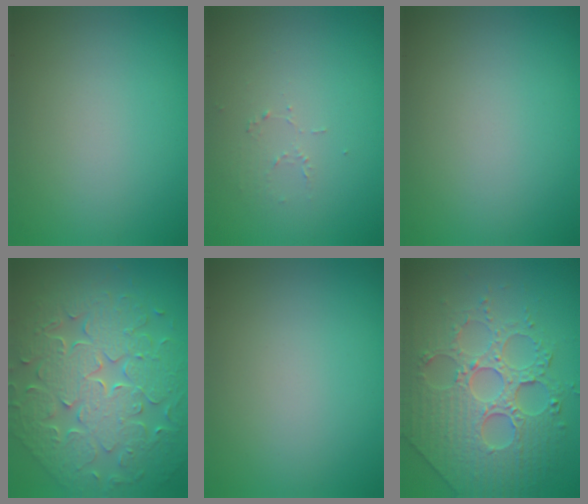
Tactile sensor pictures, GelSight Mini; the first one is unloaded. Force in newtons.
{"total": 0.7, "press": 0.4, "slide": 0.6}
{"total": 0.0}
{"total": 9.8, "press": 7.0, "slide": 6.8}
{"total": 0.0}
{"total": 7.3, "press": 6.0, "slide": 4.0}